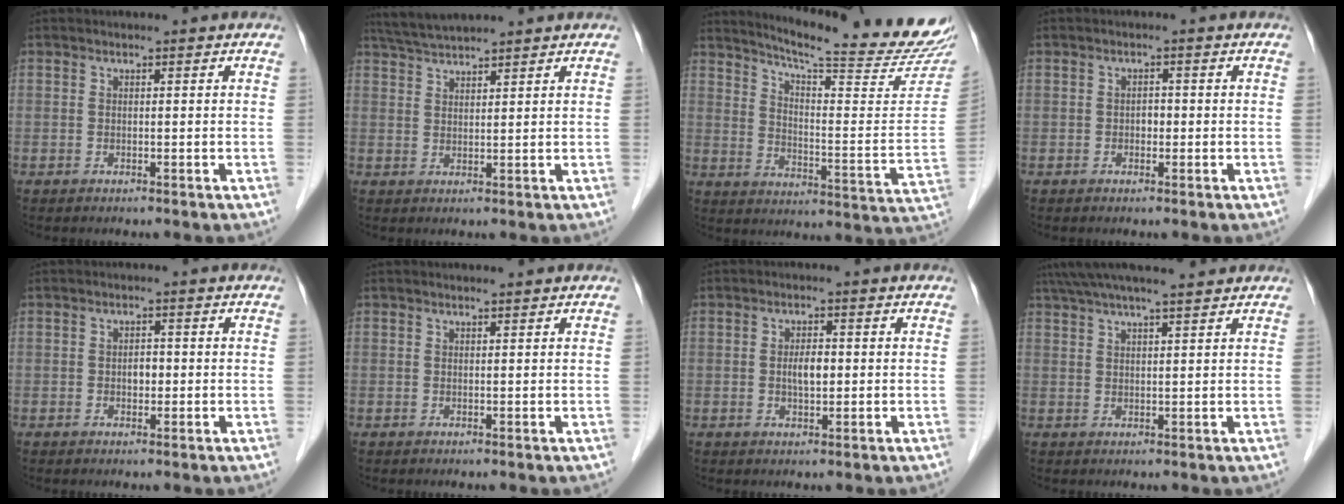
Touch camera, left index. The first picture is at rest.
{"total": 5.7, "force": [5.3, -0.1, 2.1], "torque": [-0.041, 0.030, 0.100]}
{"total": 24.3, "force": [22.2, 0.1, 9.9], "torque": [-0.148, -0.101, 0.283]}
{"total": 1.3, "force": [-0.4, 0.9, 0.8], "torque": [-0.011, 0.002, -0.007]}
{"total": 1.7, "force": [-0.4, 1.1, 1.3], "torque": [-0.019, 0.001, -0.005]}
{"total": 1.0, "force": [0.9, 0.0, 0.5], "torque": [-0.008, 0.006, 0.018]}
{"total": 2.9, "force": [-0.1, 1.2, 2.7], "torque": [-0.049, 0.000, 0.000]}
{"total": 11.3, "force": [9.8, 0.5, 5.6], "torque": [-0.098, 0.035, 0.143]}